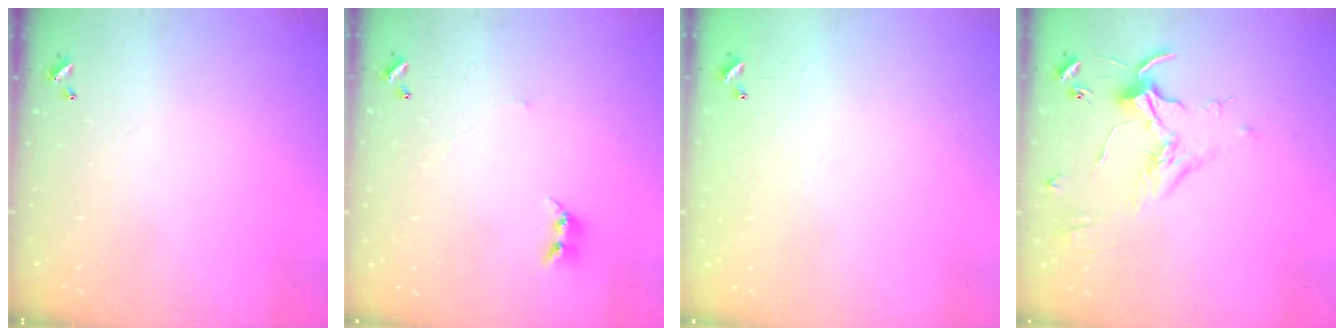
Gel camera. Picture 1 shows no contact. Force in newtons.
{"total": 2.4, "press": 2.4, "slide": 0.2}
{"total": 7.7, "press": 7.7, "slide": 0.5}
{"total": 1.7, "press": 1.6, "slide": 0.5}